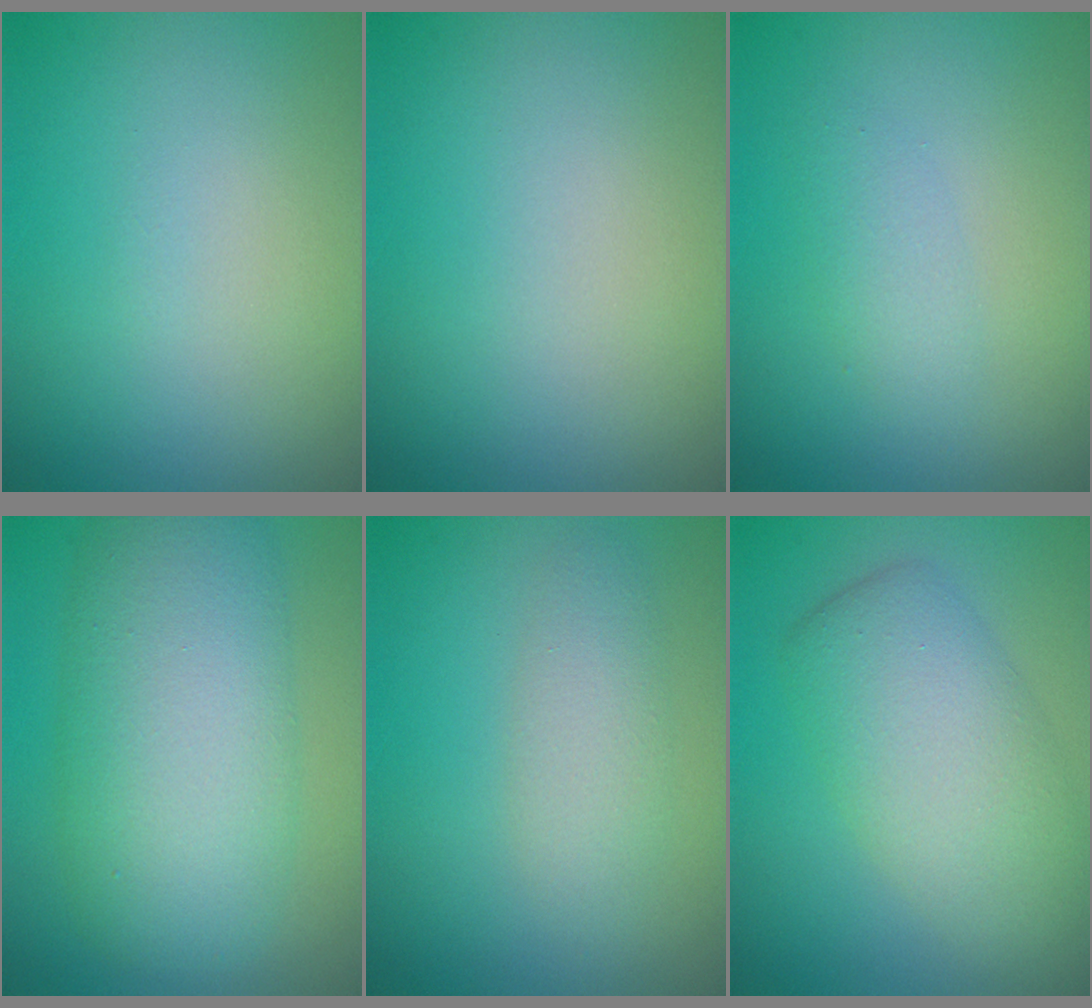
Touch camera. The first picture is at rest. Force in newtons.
{"total": 0.0}
{"total": 1.7, "press": 1.7, "slide": 0.1}
{"total": 9.1, "press": 9.1, "slide": 0.3}
{"total": 2.4, "press": 2.4, "slide": 0.1}
{"total": 6.0, "press": 6.0, "slide": 0.3}